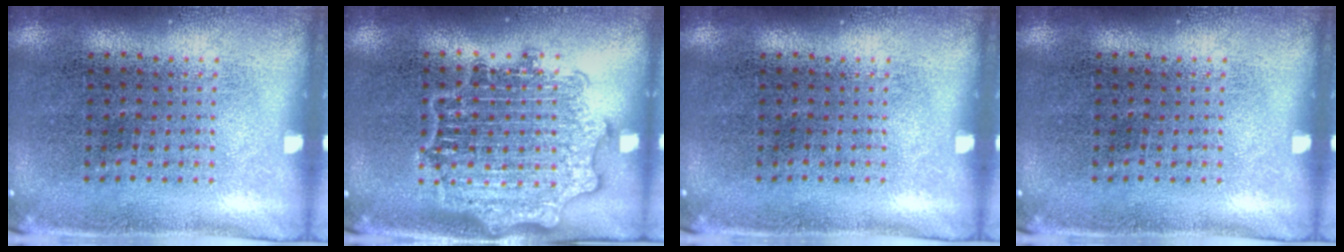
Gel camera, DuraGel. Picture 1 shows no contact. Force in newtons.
{"total": 2.7, "press": 2.7, "slide": 0.4}
{"total": 0.0}
{"total": 0.0}